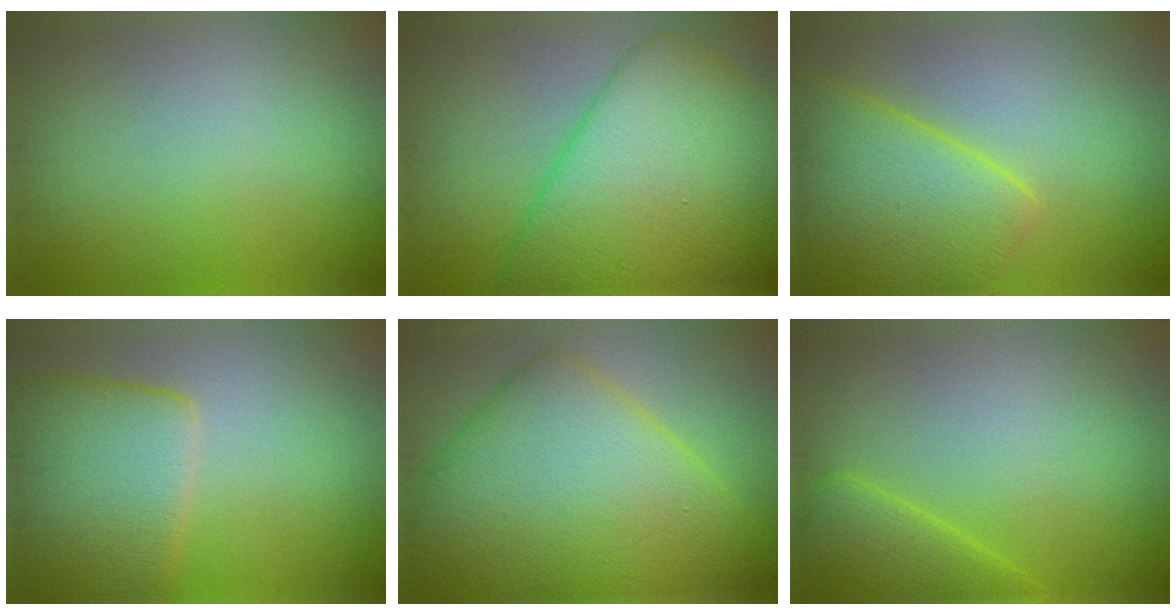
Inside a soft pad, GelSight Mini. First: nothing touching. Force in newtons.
{"total": 13.0, "press": 13.0, "slide": 0.5}
{"total": 8.4, "press": 8.3, "slide": 0.6}
{"total": 8.9, "press": 8.9, "slide": 0.5}
{"total": 14.2, "press": 14.2, "slide": 0.1}
{"total": 3.4, "press": 3.4, "slide": 0.2}